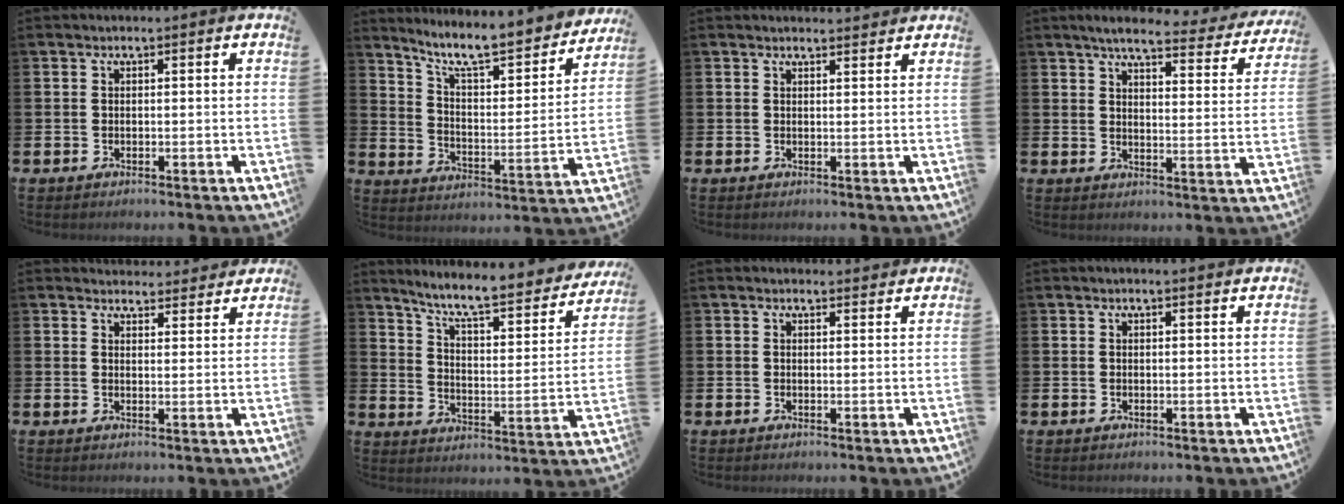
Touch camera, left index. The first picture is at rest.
{"total": 9.2, "force": [8.3, 1.5, 3.8], "torque": [-0.096, -0.065, 0.137]}
{"total": 1.6, "force": [1.6, 0.2, 0.0], "torque": [0.007, -0.008, 0.027]}
{"total": 5.6, "force": [4.9, 0.9, 2.6], "torque": [-0.054, -0.031, 0.077]}
{"total": 3.8, "force": [3.7, 0.9, -0.1], "torque": [0.005, -0.023, 0.067]}
{"total": 8.4, "force": [7.6, 1.3, 3.4], "torque": [-0.095, -0.057, 0.124]}
{"total": 1.4, "force": [1.3, 0.3, 0.0], "torque": [0.006, -0.005, 0.023]}
{"total": 1.0, "force": [1.0, 0.0, 0.2], "torque": [0.008, -0.004, 0.016]}